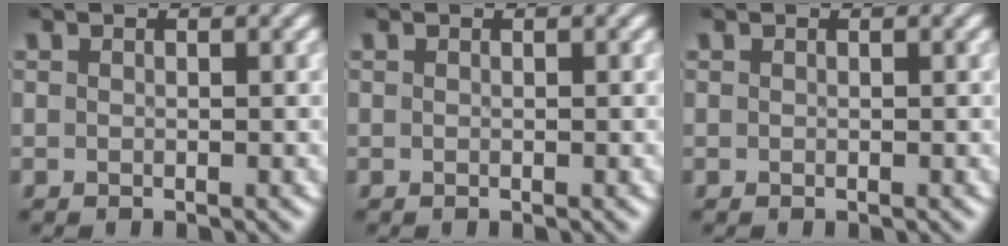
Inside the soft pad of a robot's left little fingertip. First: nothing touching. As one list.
[{"total": 0.0}, {"total": 0.0}]